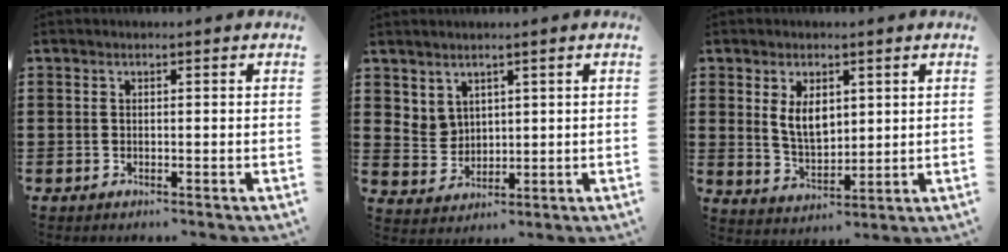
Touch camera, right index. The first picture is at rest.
{"total": 4.0, "force": [3.0, 2.6, 0.5], "torque": [-0.024, 0.001, 0.059]}
{"total": 5.4, "force": [1.8, 3.2, 4.0], "torque": [-0.080, 0.006, 0.030]}